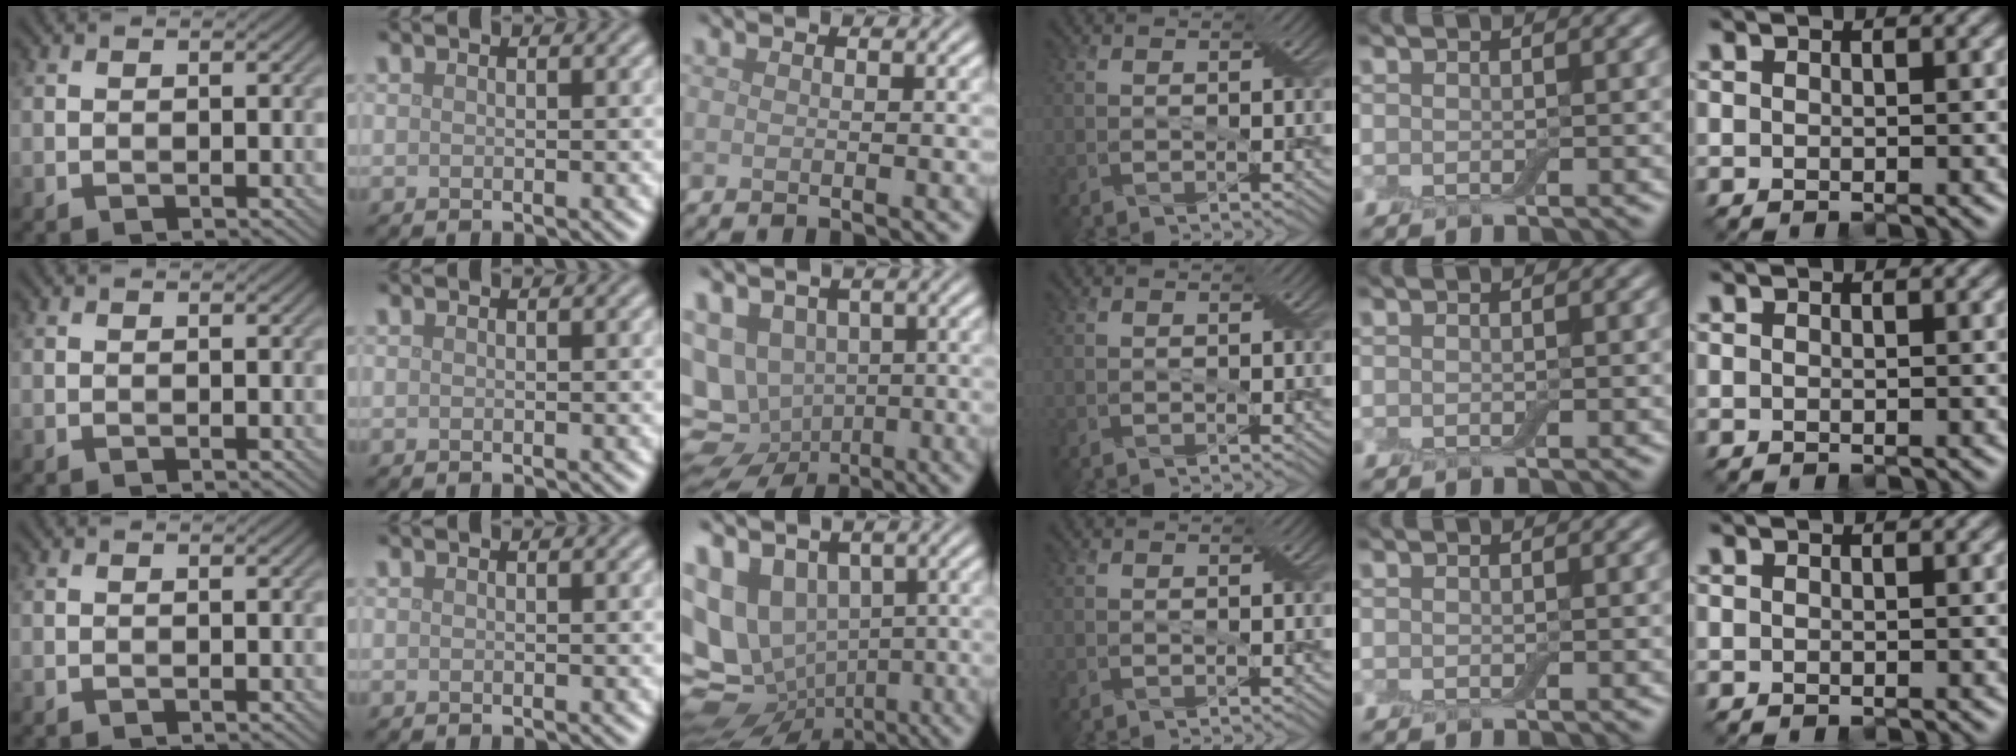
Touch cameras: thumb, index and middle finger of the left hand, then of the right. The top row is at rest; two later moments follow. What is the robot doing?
{"motion": "press", "object": "electronic device side button"}